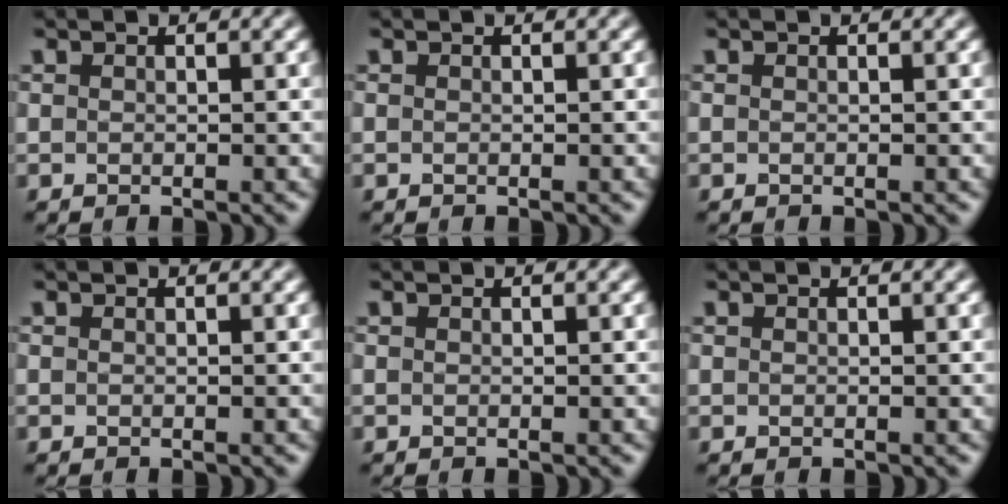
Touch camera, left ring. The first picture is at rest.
{"total": 0.0}
{"total": 0.0}
{"total": 0.0}
{"total": 0.0}
{"total": 0.0}